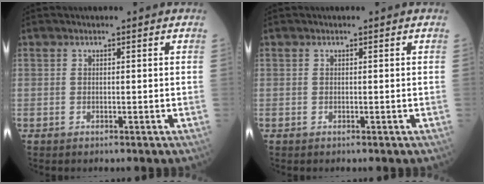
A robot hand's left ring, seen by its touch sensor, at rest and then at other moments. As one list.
[{"total": 0.0}]